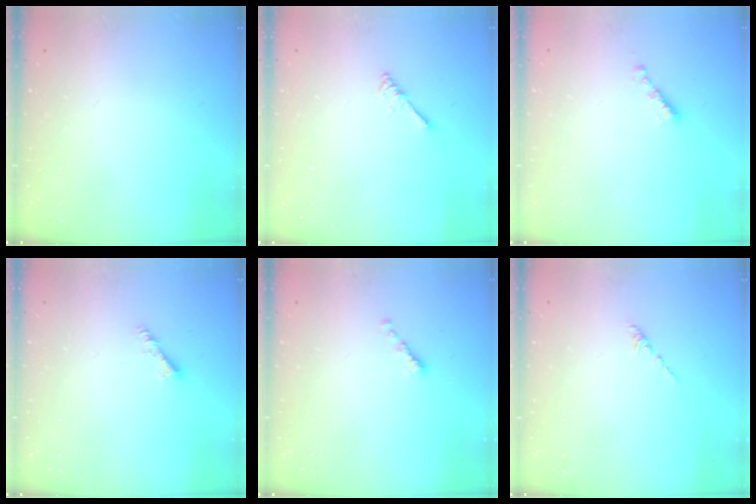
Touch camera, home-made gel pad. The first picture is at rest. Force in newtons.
{"total": 2.7, "press": 2.6, "slide": 0.5}
{"total": 2.3, "press": 2.2, "slide": 0.4}
{"total": 3.0, "press": 2.9, "slide": 0.6}
{"total": 0.0}
{"total": 1.6, "press": 1.5, "slide": 0.6}